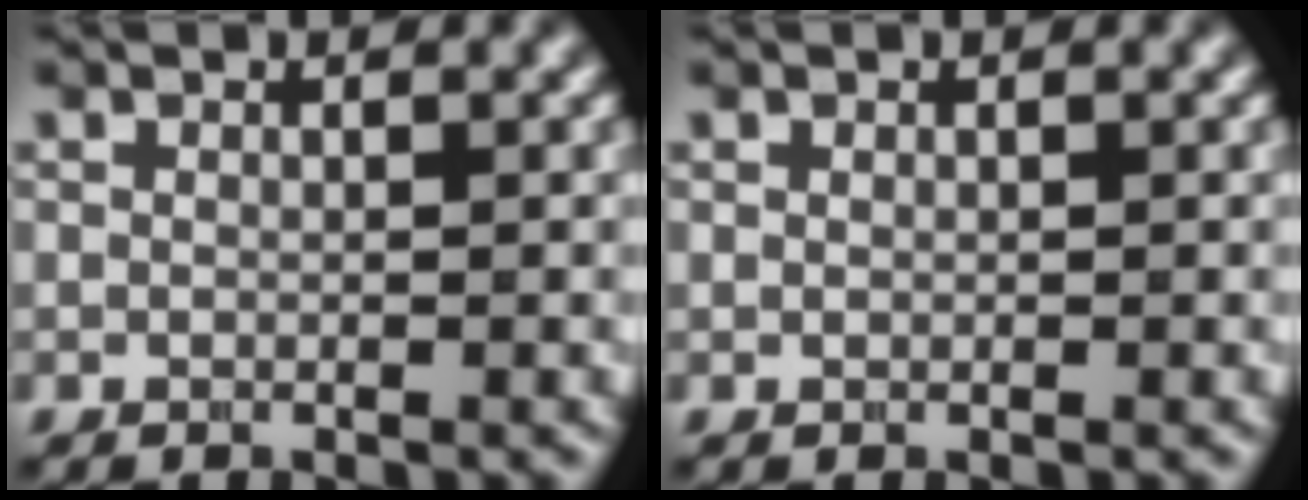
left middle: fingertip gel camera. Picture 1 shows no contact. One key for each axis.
{"total": 0.0}